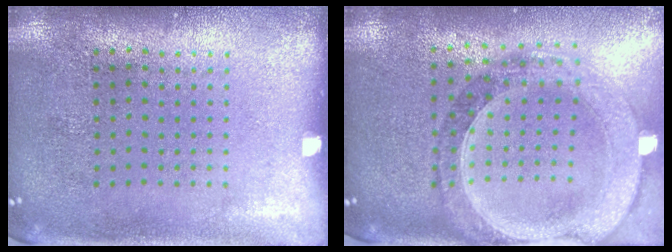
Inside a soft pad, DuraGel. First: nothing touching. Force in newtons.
{"total": 1.4, "press": 1.4, "slide": 0.3}